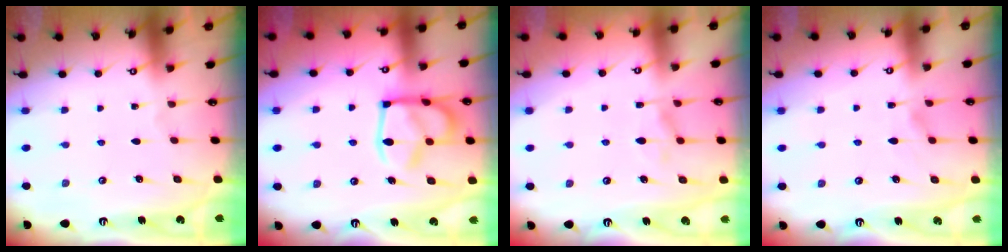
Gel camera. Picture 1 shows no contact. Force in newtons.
{"total": 16.3, "press": 16.2, "slide": 1.7}
{"total": 1.2, "press": 0.0, "slide": 1.2}
{"total": 1.8, "press": 1.6, "slide": 0.9}